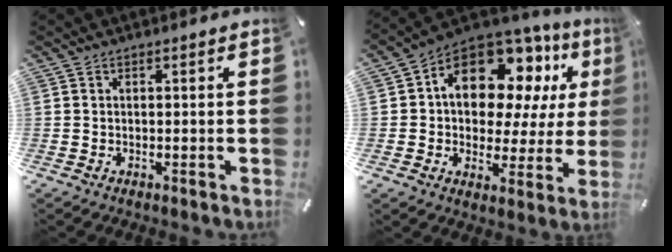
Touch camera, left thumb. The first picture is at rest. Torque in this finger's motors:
{"motor_torque": [0.94, 0.95, 1.63, -1.14, 0.29]}